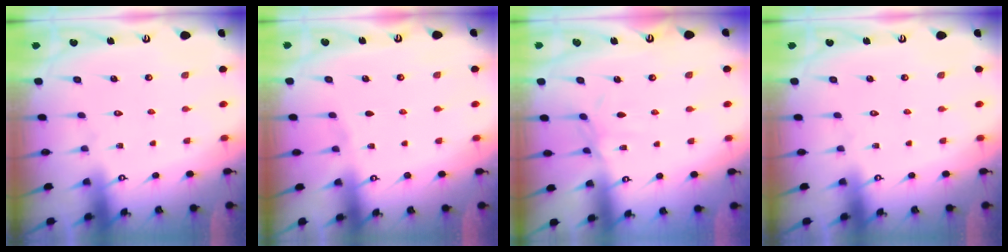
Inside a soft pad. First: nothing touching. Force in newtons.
{"total": 2.1, "press": 2.1, "slide": 0.3}
{"total": 3.9, "press": 3.9, "slide": 0.6}
{"total": 0.0}